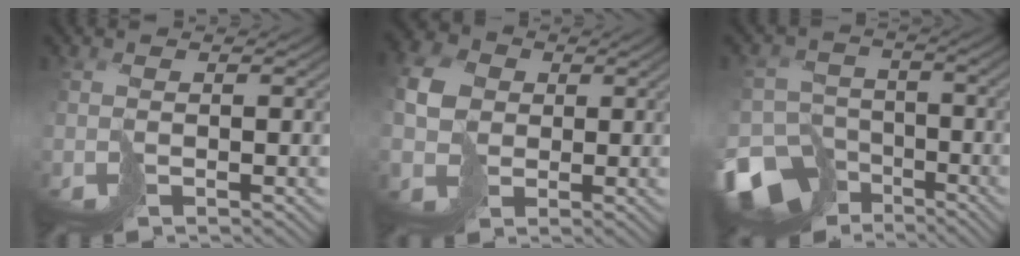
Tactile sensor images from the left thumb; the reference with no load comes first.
{"total": 6.0, "force": [0.5, 5.2, 2.9], "torque": [-0.090, 0.004, 0.002]}
{"total": 13.1, "force": [-8.6, 9.0, 4.0], "torque": [-0.106, -0.052, -0.132]}